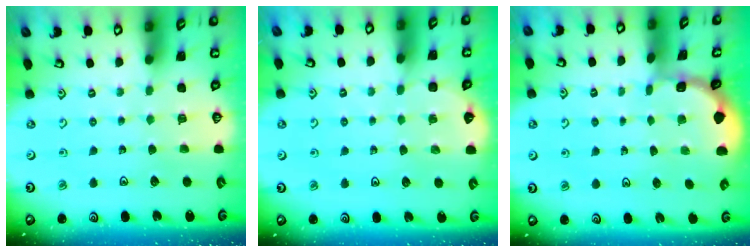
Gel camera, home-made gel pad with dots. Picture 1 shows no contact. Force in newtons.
{"total": 2.3, "press": 2.3, "slide": 0.1}
{"total": 1.2, "press": 1.1, "slide": 0.1}